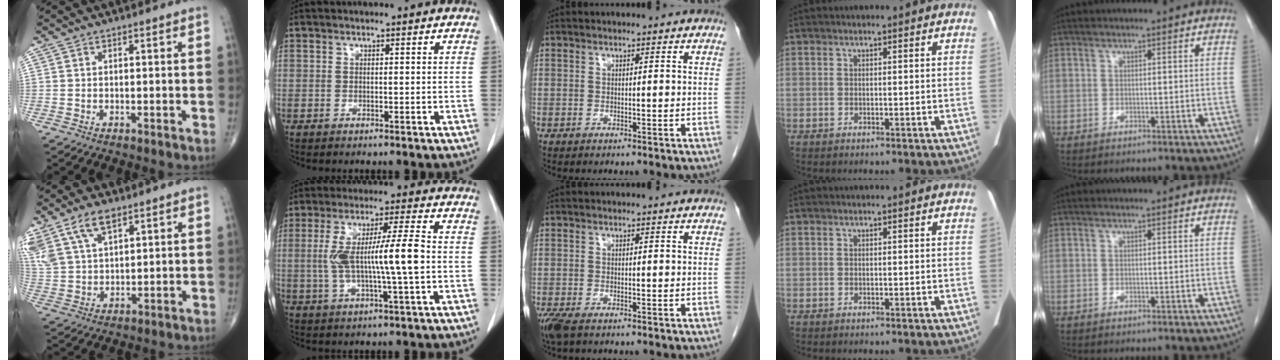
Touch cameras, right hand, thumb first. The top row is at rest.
{"thumb": {"total": 13.1, "force": [7.8, 6.8, 8.0], "torque": [-0.166, -0.010, 0.157]}, "index": {"total": 10.9, "force": [-0.4, 0.2, 10.9], "torque": [-0.214, 0.013, -0.007]}, "middle": {"total": 3.7, "force": [-2.4, 1.4, 2.4], "torque": [-0.058, -0.013, -0.042]}}